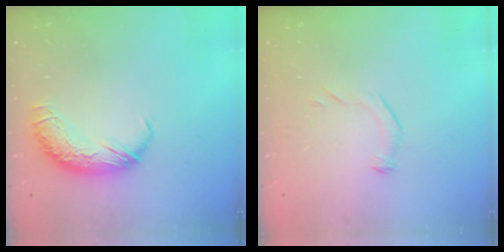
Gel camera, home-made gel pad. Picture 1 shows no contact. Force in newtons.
{"total": 6.4, "press": 6.3, "slide": 1.1}